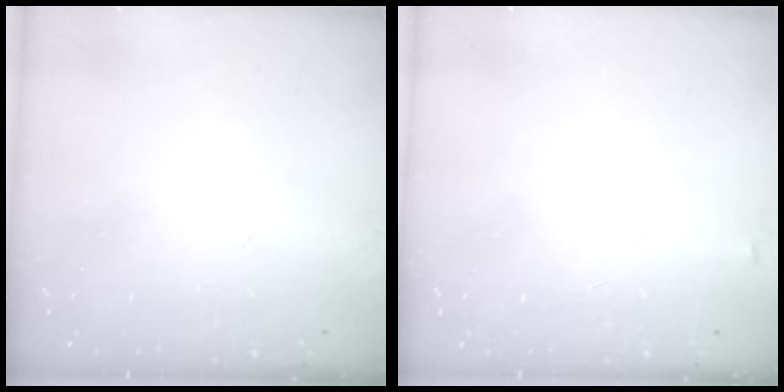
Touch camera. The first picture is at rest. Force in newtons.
{"total": 3.9, "press": 3.9, "slide": 0.5}